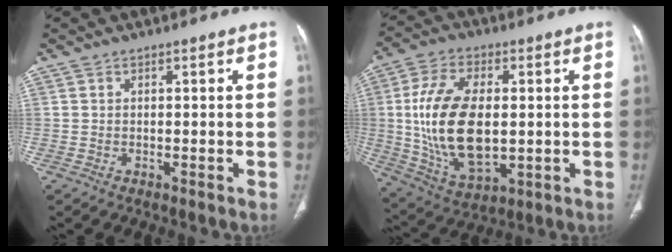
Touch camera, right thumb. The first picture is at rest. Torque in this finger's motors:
{"motor_torque": [-0.66, 2.28, 2.07, 0.13, 0.23]}